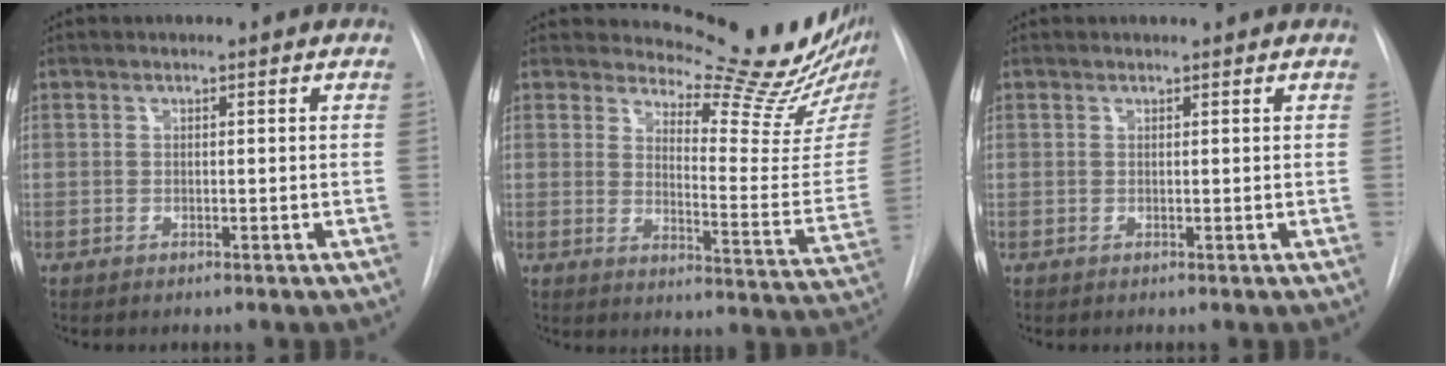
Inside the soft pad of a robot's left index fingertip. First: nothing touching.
{"total": 16.8, "force": [15.9, 1.2, 5.4], "torque": [-0.068, -0.121, 0.183]}
{"total": 1.0, "force": [1.0, 0.0, 0.0], "torque": [-0.007, 0.006, 0.018]}